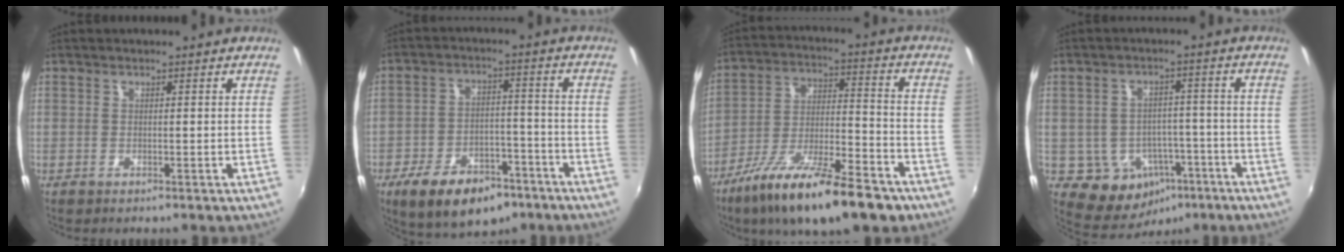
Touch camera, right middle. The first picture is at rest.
{"total": 14.5, "force": [-9.2, 7.6, 8.1], "torque": [-0.166, 0.000, -0.136]}
{"total": 20.9, "force": [-14.1, 5.8, 14.3], "torque": [-0.255, -0.035, -0.230]}
{"total": 10.3, "force": [-4.7, 8.3, 3.8], "torque": [-0.080, 0.021, -0.039]}